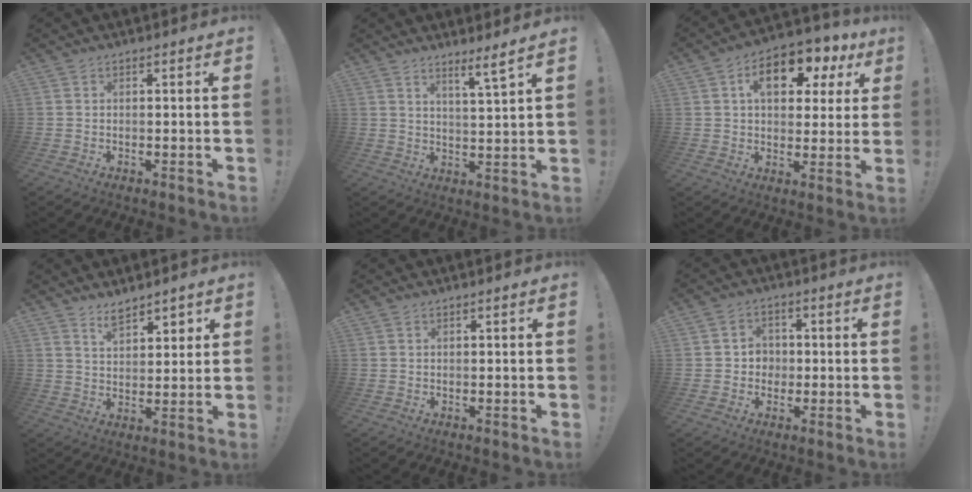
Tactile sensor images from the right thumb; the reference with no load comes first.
{"total": 6.0, "force": [4.6, -0.6, 3.8], "torque": [-0.051, -0.038, 0.070]}
{"total": 13.6, "force": [5.4, 8.0, 9.6], "torque": [-0.137, -0.015, 0.092]}
{"total": 6.7, "force": [5.6, 3.1, 2.0], "torque": [-0.026, -0.040, 0.102]}
{"total": 0.6, "force": [0.4, -0.2, 0.4], "torque": [-0.009, 0.001, 0.006]}
{"total": 4.9, "force": [-0.1, 4.7, 1.5], "torque": [-0.023, 0.002, 0.000]}